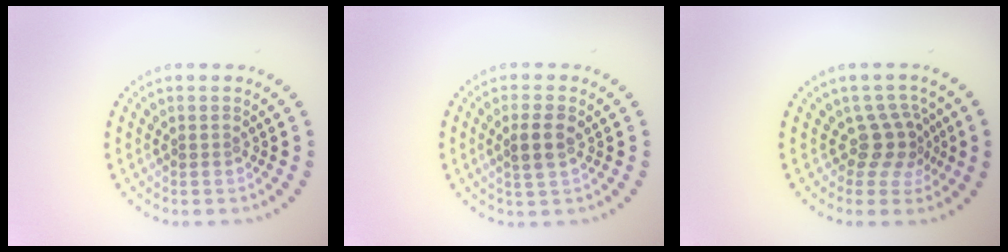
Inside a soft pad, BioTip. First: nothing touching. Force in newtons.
{"total": 2.3, "press": 2.2, "slide": 0.7}
{"total": 2.8, "press": 2.2, "slide": 1.8}